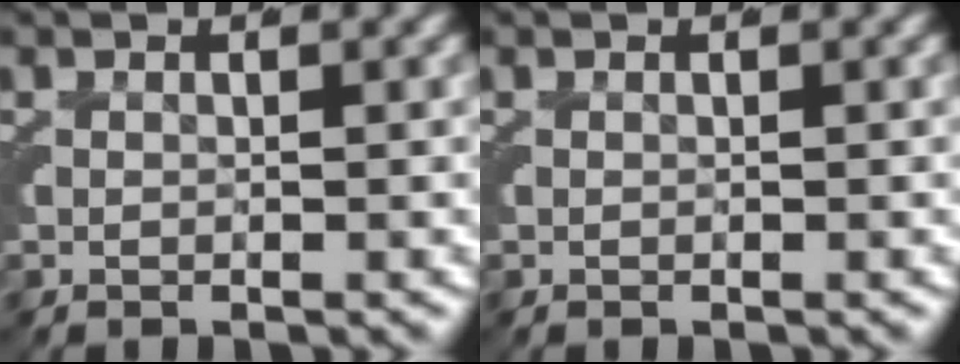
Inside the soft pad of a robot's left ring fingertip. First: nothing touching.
{"total": 0.0}